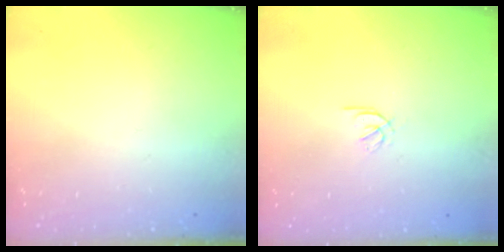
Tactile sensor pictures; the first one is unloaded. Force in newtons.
{"total": 1.7, "press": 1.6, "slide": 0.6}